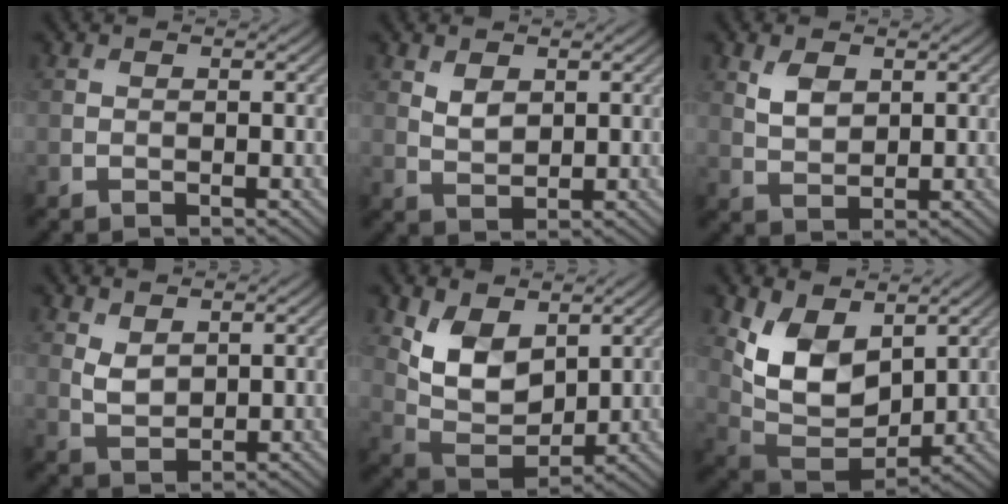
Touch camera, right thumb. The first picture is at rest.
{"total": 2.5, "force": [1.3, 1.4, 1.6], "torque": [-0.038, -0.005, 0.031]}
{"total": 3.4, "force": [1.6, 2.0, 2.2], "torque": [-0.050, -0.004, 0.034]}
{"total": 2.6, "force": [1.4, 1.5, 1.6], "torque": [-0.042, -0.006, 0.033]}
{"total": 7.9, "force": [3.6, 4.7, 5.1], "torque": [-0.110, -0.017, 0.068]}
{"total": 9.8, "force": [4.2, 6.0, 6.4], "torque": [-0.146, -0.016, 0.079]}